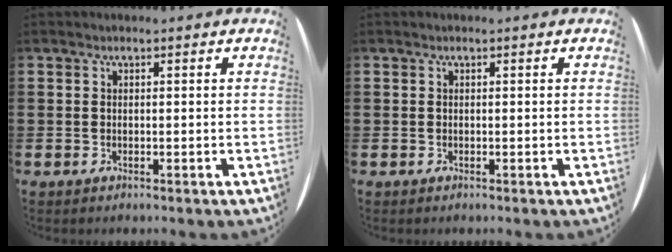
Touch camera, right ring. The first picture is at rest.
{"total": 0.0}